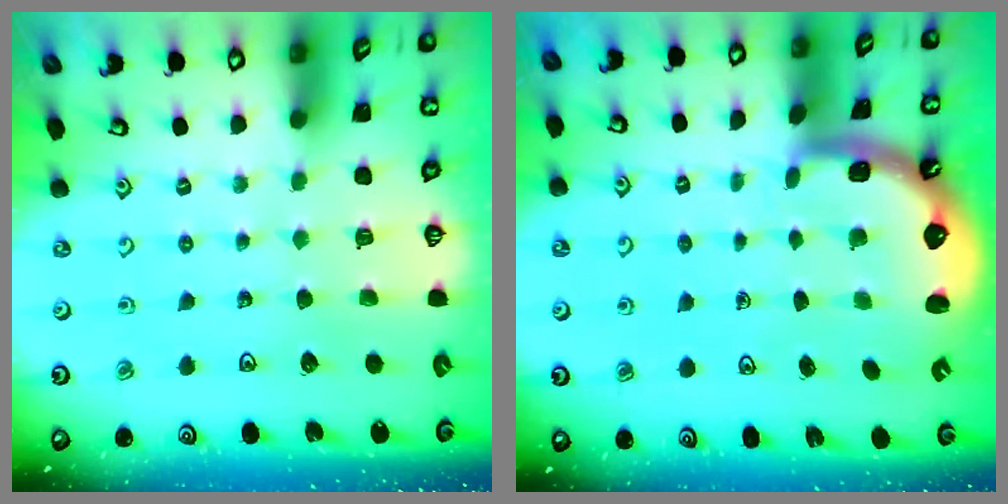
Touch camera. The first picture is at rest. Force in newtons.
{"total": 1.6, "press": 1.5, "slide": 0.6}